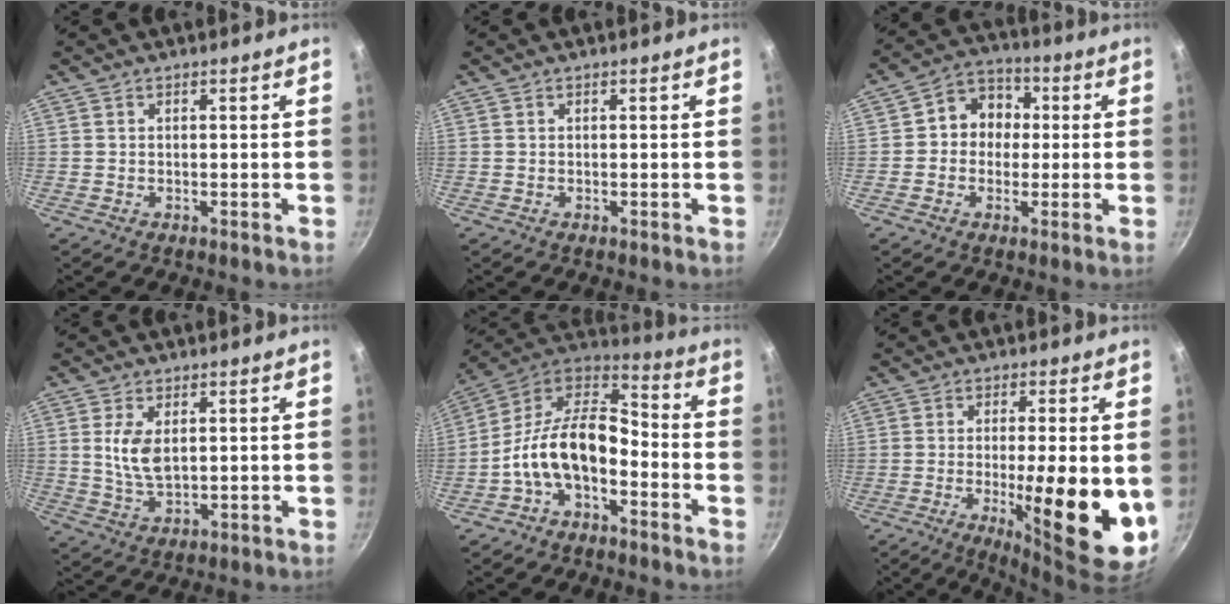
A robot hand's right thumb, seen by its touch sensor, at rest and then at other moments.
{"total": 0.0}
{"total": 8.5, "force": [0.3, 7.5, 3.9], "torque": [-0.017, 0.020, -0.012]}
{"total": 6.4, "force": [1.4, 3.4, 5.2], "torque": [-0.100, -0.014, 0.031]}
{"total": 15.4, "force": [-5.1, 8.9, 11.6], "torque": [-0.200, 0.070, -0.114]}
{"total": 15.5, "force": [-2.7, 3.6, 14.8], "torque": [-0.214, -0.005, -0.034]}